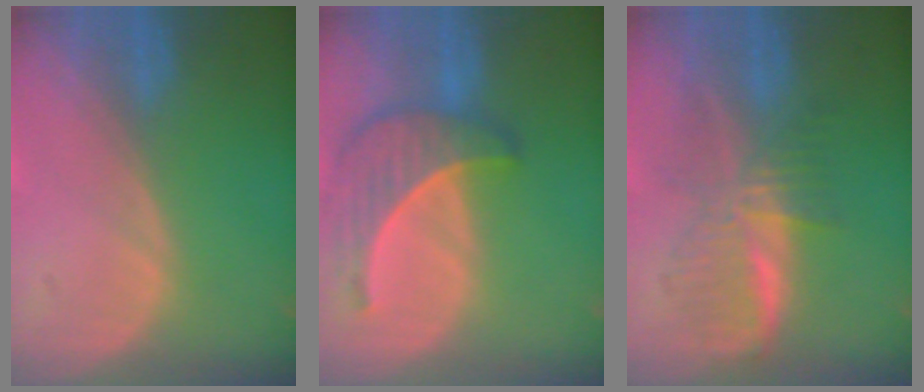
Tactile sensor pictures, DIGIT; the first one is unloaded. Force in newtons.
{"total": 6.5, "press": 6.5, "slide": 0.3}
{"total": 6.3, "press": 6.3, "slide": 0.1}